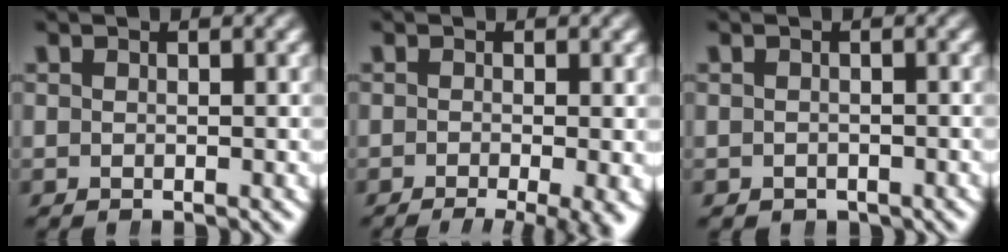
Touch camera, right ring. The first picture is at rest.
{"total": 5.3, "force": [-3.8, 1.0, 3.5], "torque": [-0.037, -0.014, -0.049]}
{"total": 1.6, "force": [-1.2, 1.0, -0.2], "torque": [0.007, -0.013, -0.012]}